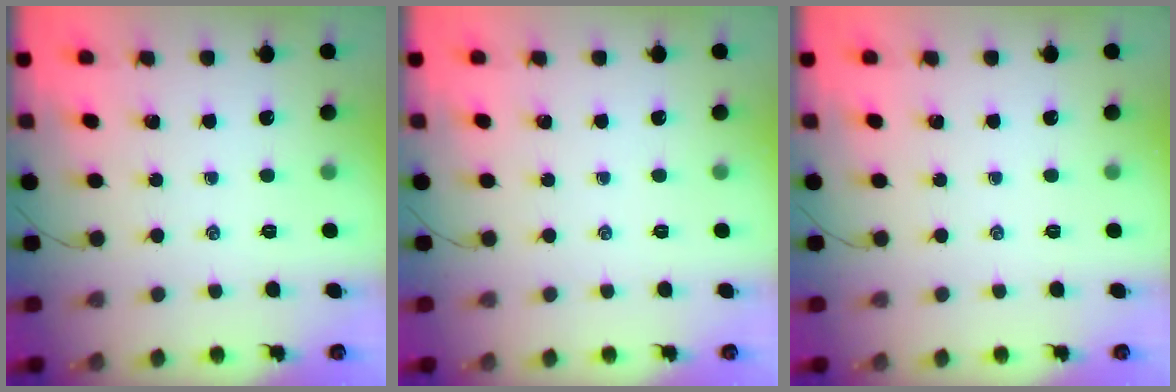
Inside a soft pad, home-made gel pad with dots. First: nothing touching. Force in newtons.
{"total": 0.0}
{"total": 0.0}